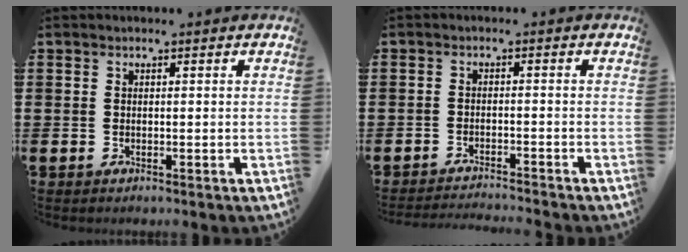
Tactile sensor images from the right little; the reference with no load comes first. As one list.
[{"total": 1.3, "force": [-1.3, -0.3, 0.1], "torque": [-0.001, 0.002, -0.026]}]